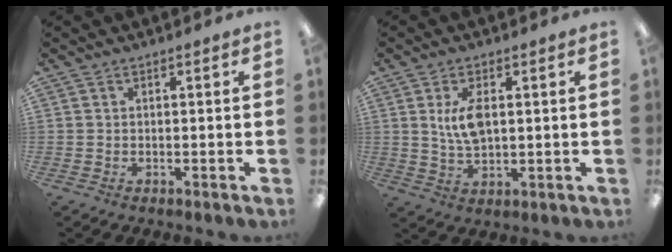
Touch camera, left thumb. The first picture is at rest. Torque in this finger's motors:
{"motor_torque": [-0.02, 0.49, -0.17, 0.06, 0.07]}